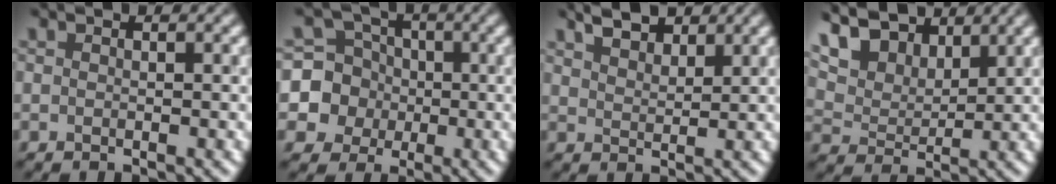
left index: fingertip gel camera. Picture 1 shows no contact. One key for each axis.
{"total": 6.4, "fx": -0.5, "fy": 6.3, "fz": 0.9, "tx": -0.015, "ty": 0.032, "tz": -0.033}
{"total": 3.0, "fx": 2.7, "fy": 0.9, "fz": 1.0, "tx": -0.013, "ty": 0.007, "tz": 0.052}
{"total": 10.5, "fx": 7.4, "fy": 5.8, "fz": 4.7, "tx": -0.123, "ty": 0.033, "tz": 0.125}